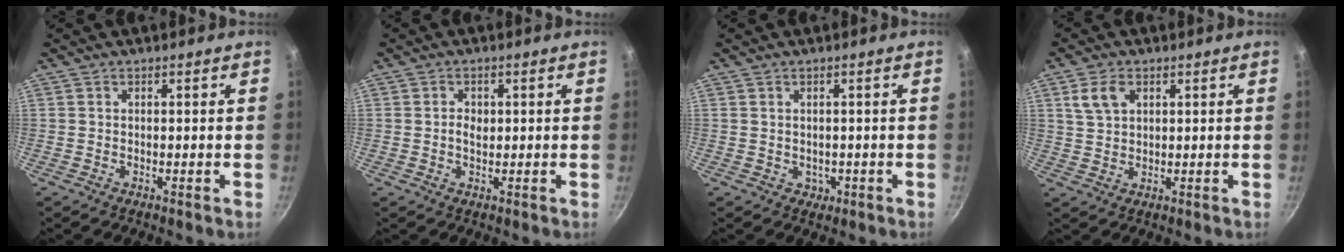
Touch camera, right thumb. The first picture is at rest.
{"total": 2.0, "force": [0.1, 1.4, 1.4], "torque": [-0.017, 0.000, 0.001]}
{"total": 1.5, "force": [-0.3, 1.3, 0.6], "torque": [-0.003, 0.000, 0.001]}
{"total": 5.0, "force": [2.2, 3.3, 3.1], "torque": [-0.052, 0.000, 0.047]}